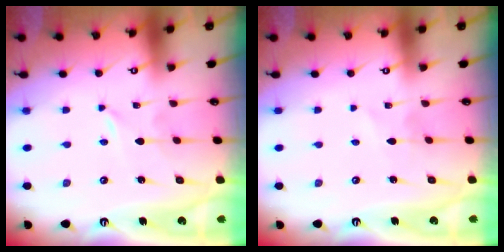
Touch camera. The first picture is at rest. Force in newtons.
{"total": 1.8, "press": 1.7, "slide": 0.2}